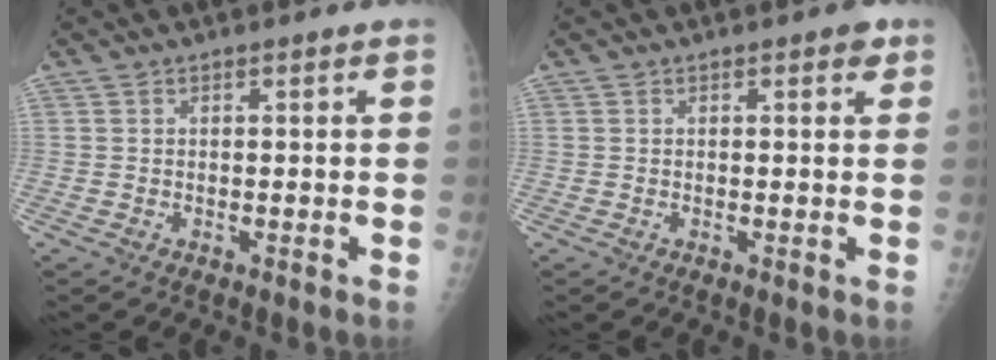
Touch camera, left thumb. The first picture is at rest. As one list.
[{"total": 1.6, "force": [0.9, 0.8, 1.1], "torque": [-0.005, 0.000, 0.008]}]